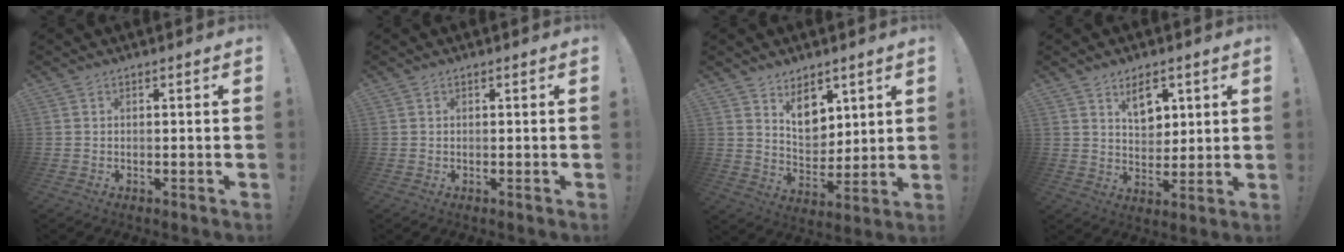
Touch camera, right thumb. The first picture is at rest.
{"total": 0.0}
{"total": 10.1, "force": [6.1, 6.9, 4.2], "torque": [-0.049, -0.043, 0.115]}
{"total": 8.5, "force": [4.9, 5.3, 4.5], "torque": [-0.064, -0.022, 0.088]}